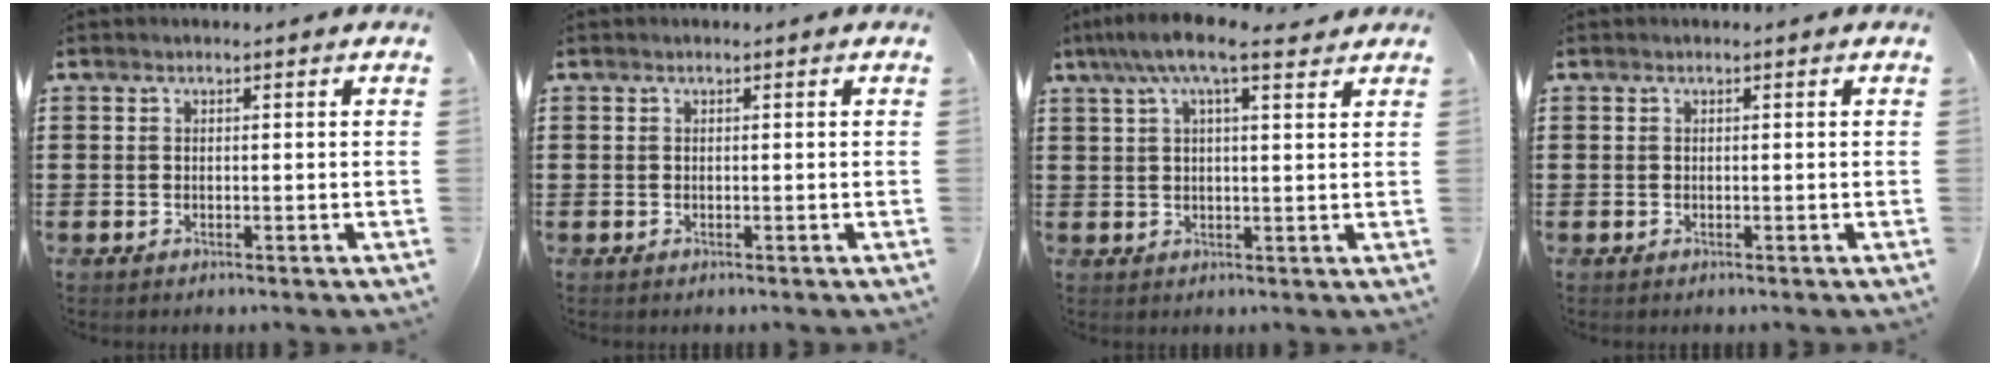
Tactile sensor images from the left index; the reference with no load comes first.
{"total": 0.0}
{"total": 7.6, "force": [5.4, 1.6, 5.0], "torque": [-0.114, -0.001, 0.096]}
{"total": 0.0}